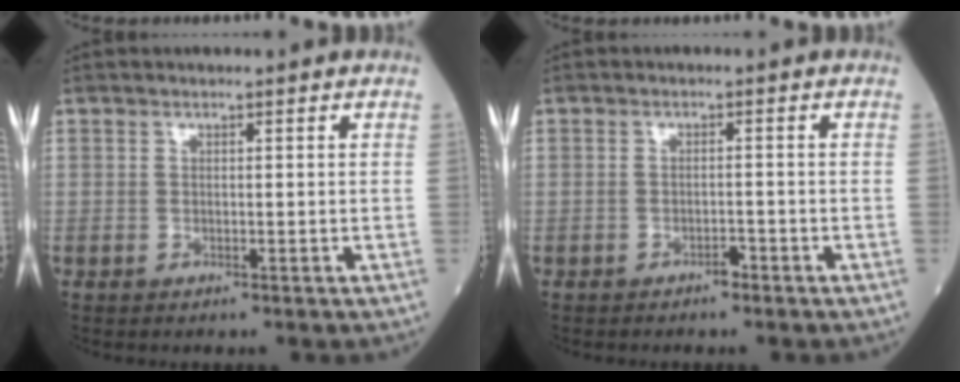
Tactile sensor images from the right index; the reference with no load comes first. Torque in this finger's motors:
{"motor_torque": [0.36, -0.26, 0.06, 0.04]}